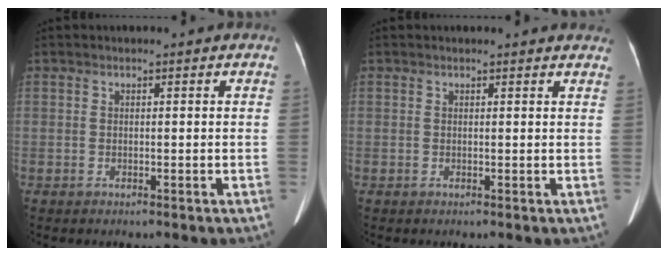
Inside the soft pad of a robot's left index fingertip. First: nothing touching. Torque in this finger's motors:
{"motor_torque": [0.30, -0.34, -0.05, 0.00]}